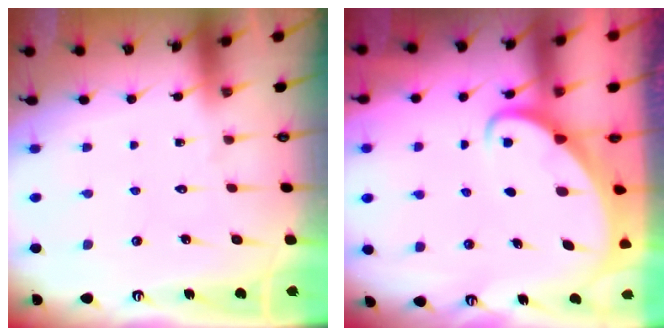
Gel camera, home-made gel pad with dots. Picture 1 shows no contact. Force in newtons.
{"total": 2.4, "press": 2.4, "slide": 0.2}